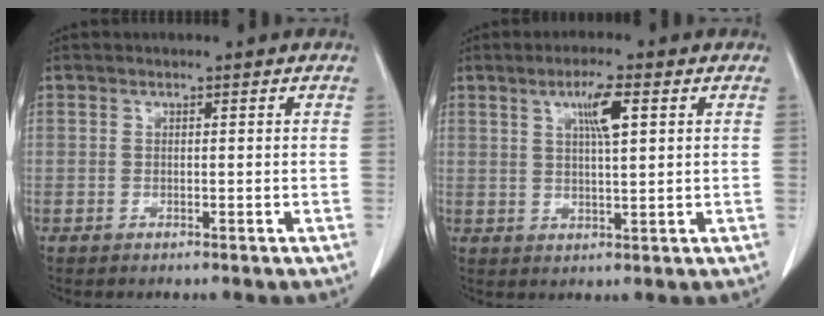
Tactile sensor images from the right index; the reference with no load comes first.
{"total": 5.1, "force": [2.0, 0.4, 4.7], "torque": [-0.085, 0.000, 0.034]}